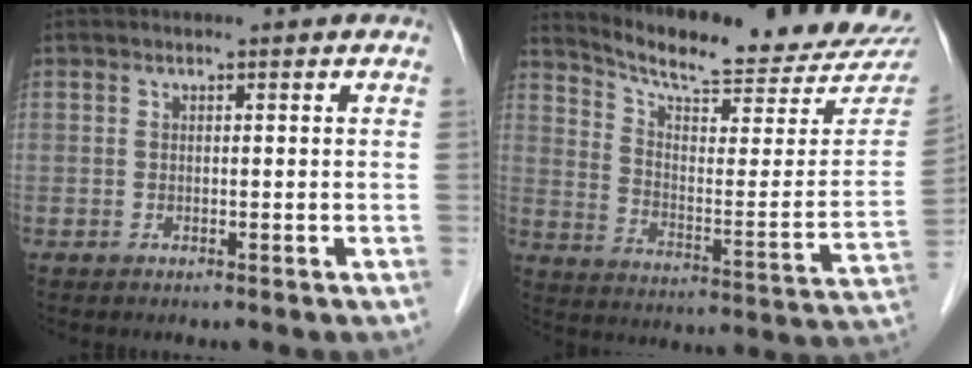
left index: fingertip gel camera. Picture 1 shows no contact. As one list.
[{"total": 22.3, "force": [21.3, 1.9, 6.3], "torque": [-0.104, -0.094, 0.277]}]